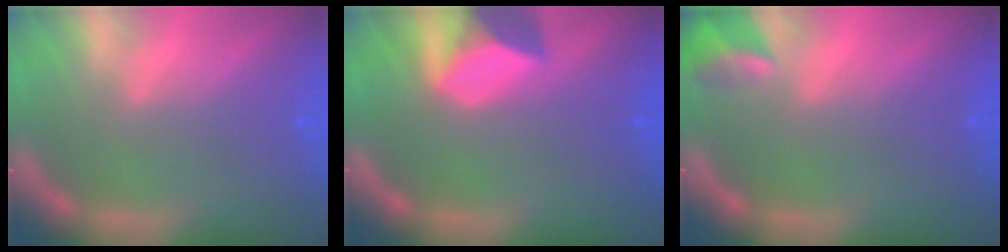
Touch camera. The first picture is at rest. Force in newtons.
{"total": 6.4}
{"total": 2.9}